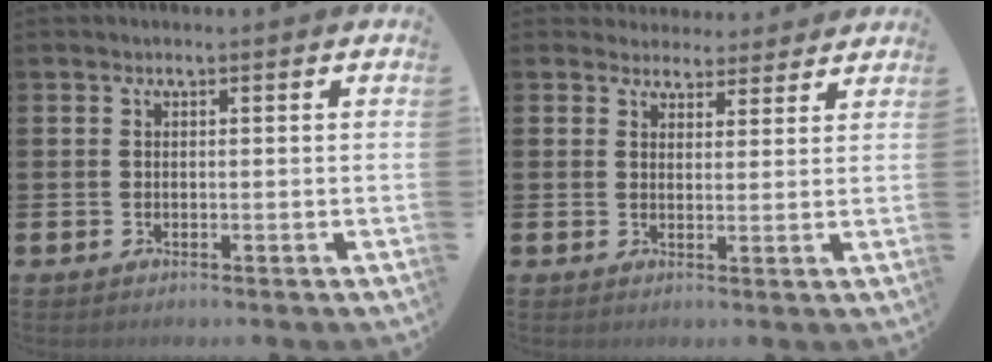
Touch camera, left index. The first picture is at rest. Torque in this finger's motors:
{"motor_torque": [0.99, -1.07, 0.03, -0.02]}